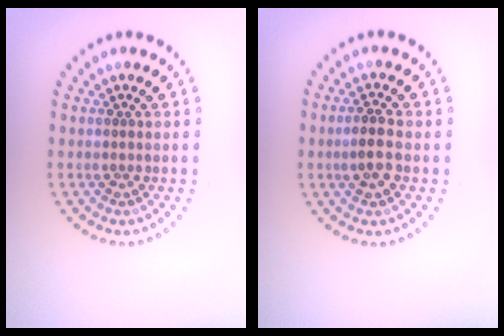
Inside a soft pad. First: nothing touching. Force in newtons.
{"total": 2.5, "press": 2.4, "slide": 0.5}